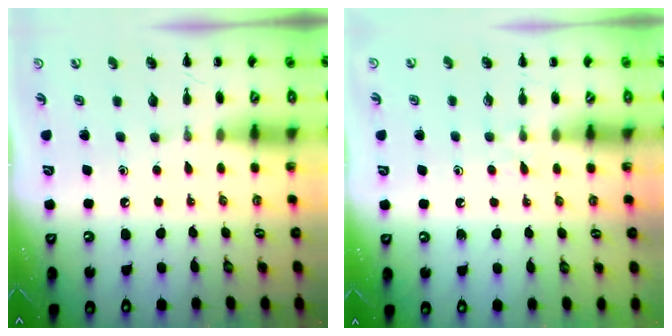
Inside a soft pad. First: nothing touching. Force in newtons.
{"total": 2.5, "press": 2.2, "slide": 1.1}